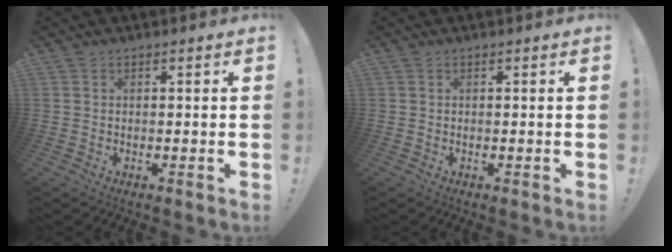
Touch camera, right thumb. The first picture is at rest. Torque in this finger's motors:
{"motor_torque": [-0.09, -0.06, 0.00, 0.00, 0.00]}